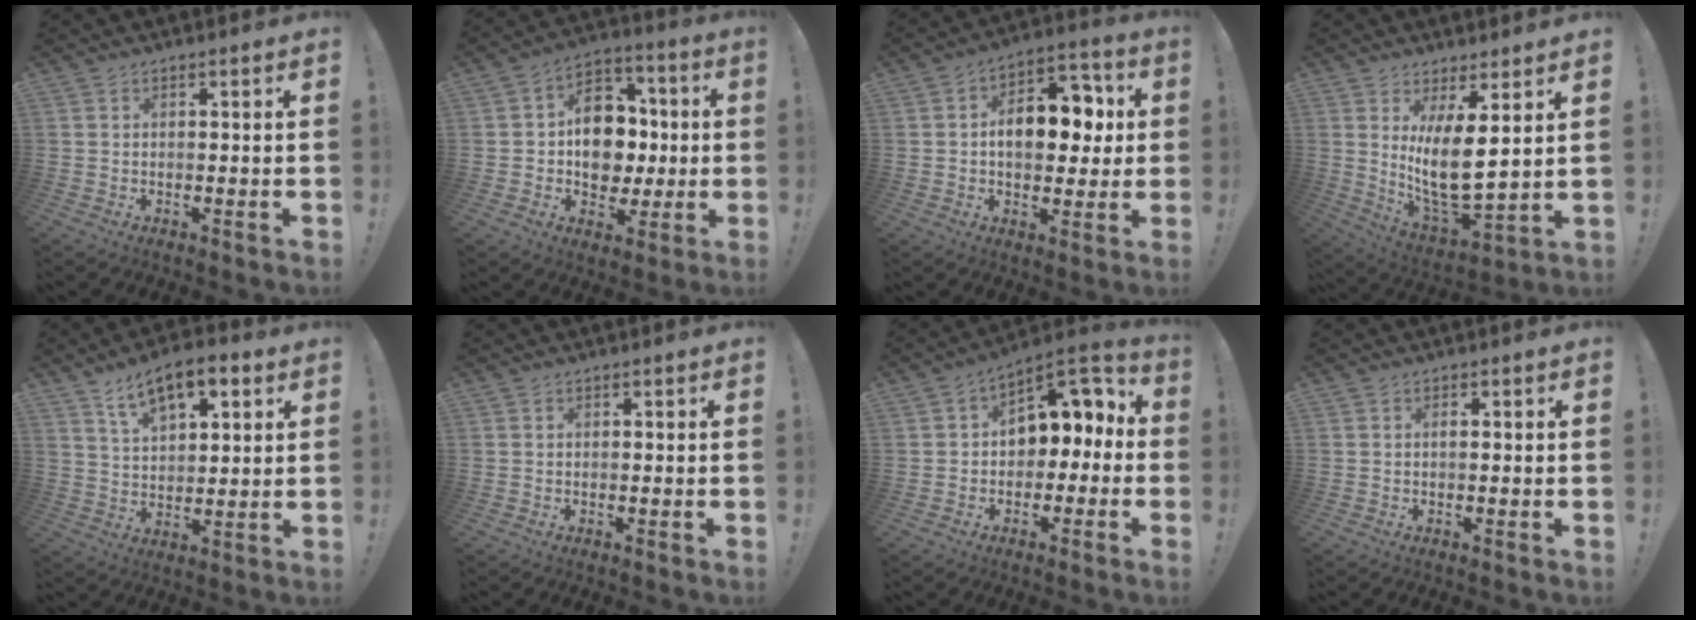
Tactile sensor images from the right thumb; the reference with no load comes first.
{"total": 13.9, "force": [-0.1, 11.5, 7.7], "torque": [-0.104, 0.017, 0.012]}
{"total": 13.5, "force": [1.1, 8.8, 10.2], "torque": [-0.142, 0.011, 0.022]}
{"total": 13.2, "force": [4.4, 4.0, 11.8], "torque": [-0.220, -0.052, 0.072]}
{"total": 11.1, "force": [6.3, 5.3, 7.4], "torque": [-0.122, -0.022, 0.113]}
{"total": 0.0}
{"total": 8.7, "force": [2.0, 6.6, 5.3], "torque": [-0.064, -0.013, 0.041]}
{"total": 0.6, "force": [-0.1, 0.1, 0.5], "torque": [-0.007, 0.002, -0.004]}